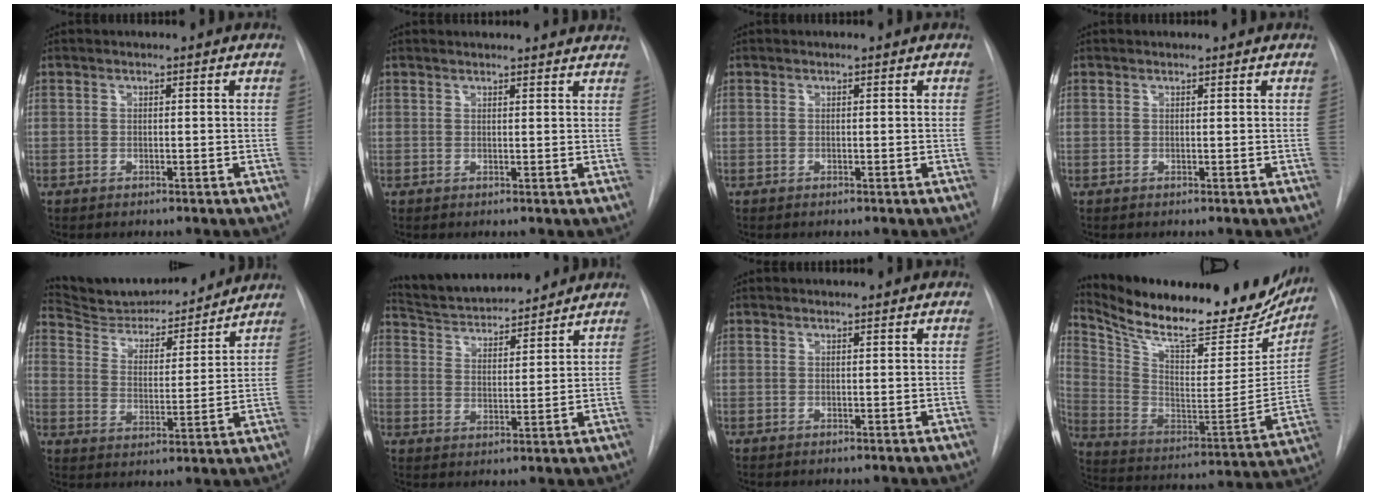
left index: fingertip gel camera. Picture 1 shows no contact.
{"total": 8.4, "force": [8.2, 1.2, 1.7], "torque": [-0.005, 0.007, 0.074]}
{"total": 0.0}
{"total": 0.0}
{"total": 16.5, "force": [15.6, 3.1, 4.5], "torque": [-0.067, -0.010, 0.239]}
{"total": 13.3, "force": [12.4, 2.3, 4.3], "torque": [-0.072, 0.010, 0.205]}
{"total": 0.0}
{"total": 27.4, "force": [22.9, 7.4, 13.0], "torque": [-0.224, -0.043, 0.332]}